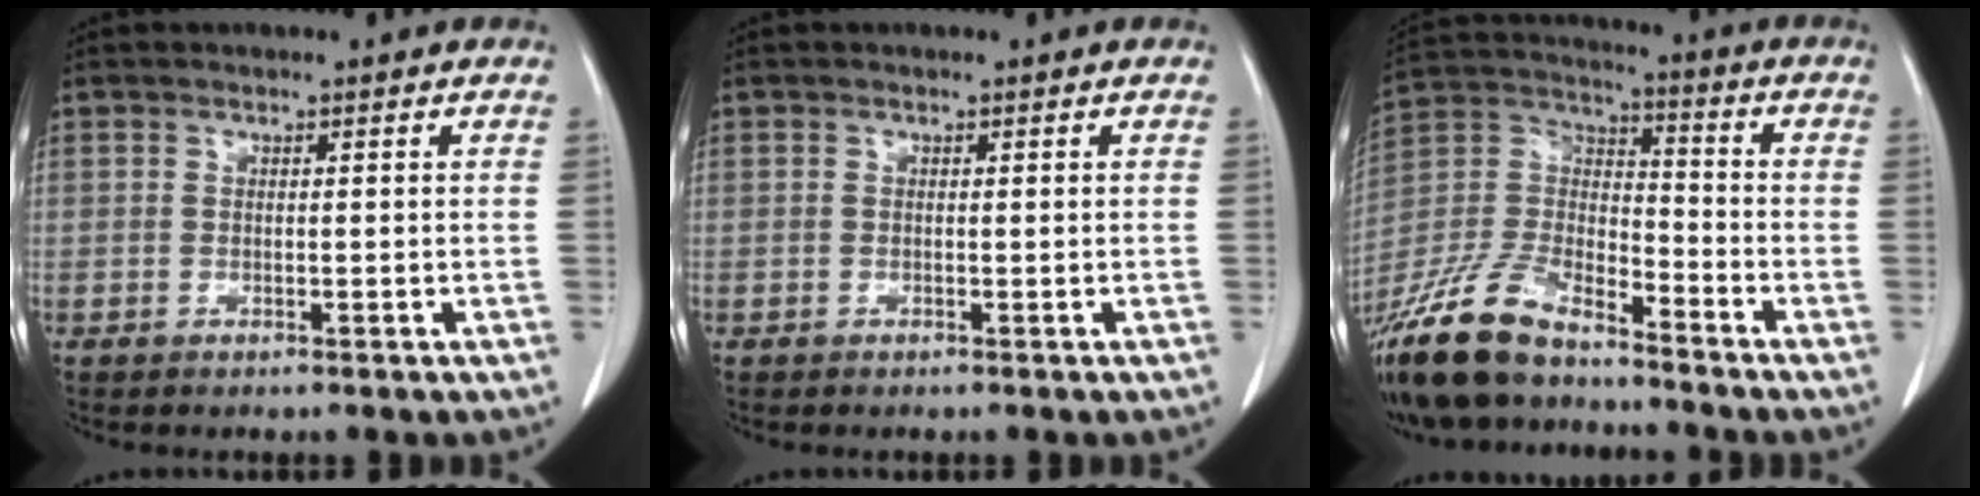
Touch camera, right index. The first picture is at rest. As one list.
[{"total": 0.0}, {"total": 14.4, "force": [-11.8, 4.5, 6.9], "torque": [-0.146, 0.004, -0.230]}]